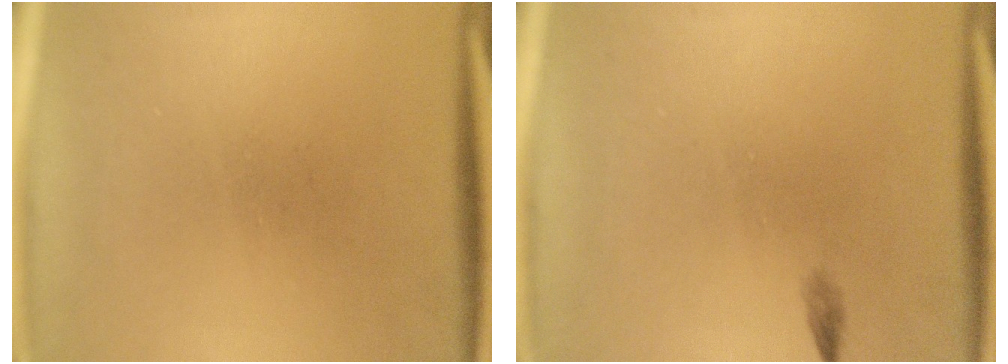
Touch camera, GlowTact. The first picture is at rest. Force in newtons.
{"total": 0.6}